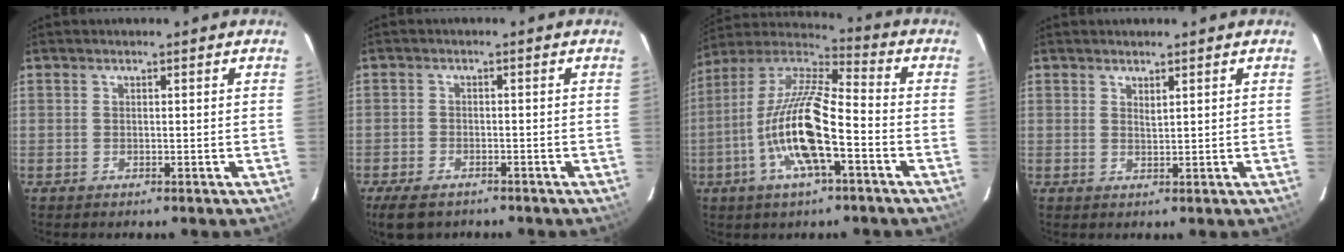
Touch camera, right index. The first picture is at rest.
{"total": 6.2, "force": [-4.6, 3.1, 2.7], "torque": [-0.074, -0.008, -0.078]}
{"total": 16.6, "force": [-5.8, 4.1, 15.0], "torque": [-0.295, -0.009, -0.118]}
{"total": 1.1, "force": [0.9, 0.2, 0.6], "torque": [-0.011, 0.000, 0.016]}